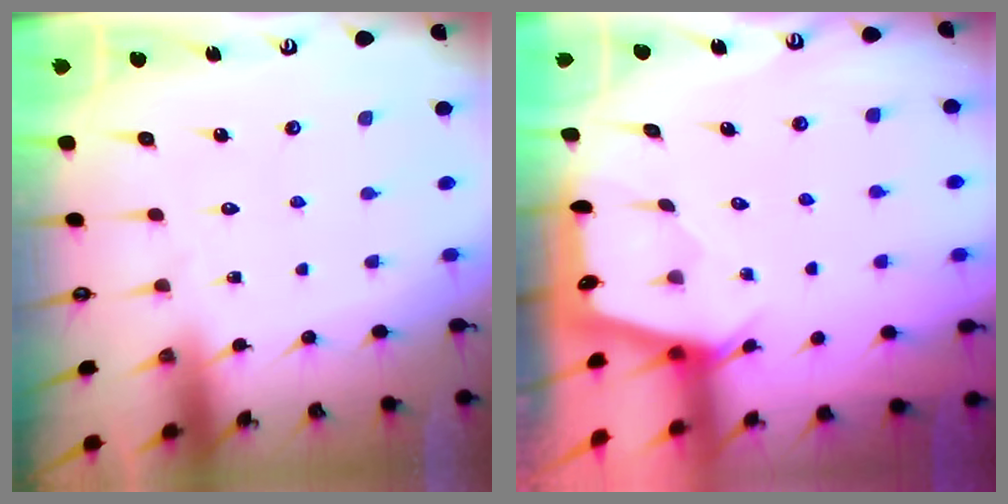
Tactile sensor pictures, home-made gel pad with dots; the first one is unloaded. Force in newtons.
{"total": 2.1, "press": 2.1, "slide": 0.3}